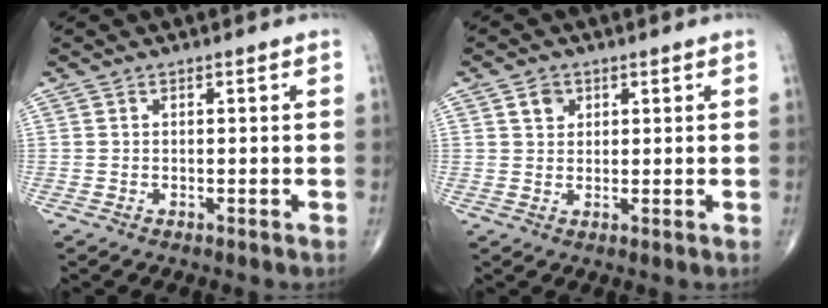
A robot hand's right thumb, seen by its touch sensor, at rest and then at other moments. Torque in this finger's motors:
{"motor_torque": [0.57, 0.56, 0.46, 0.18, -0.01]}